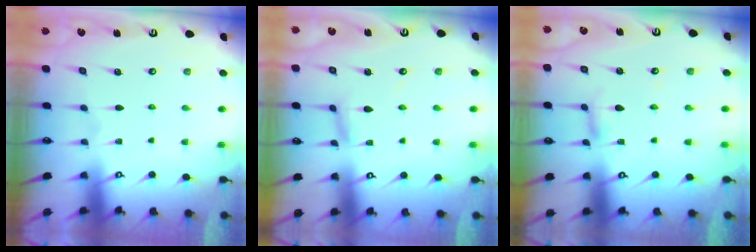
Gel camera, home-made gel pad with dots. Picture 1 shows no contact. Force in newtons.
{"total": 4.1, "press": 4.1, "slide": 0.3}
{"total": 3.8, "press": 3.8, "slide": 0.2}